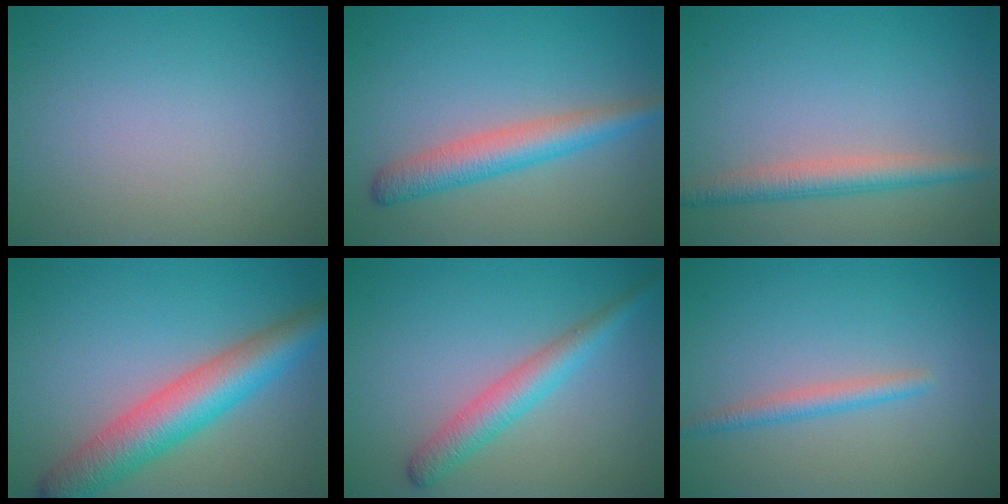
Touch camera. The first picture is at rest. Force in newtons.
{"total": 4.1, "press": 4.1, "slide": 0.1}
{"total": 3.0, "press": 3.0, "slide": 0.1}
{"total": 7.3, "press": 7.3, "slide": 0.2}
{"total": 3.6, "press": 3.6, "slide": 0.1}
{"total": 1.8, "press": 1.8, "slide": 0.1}